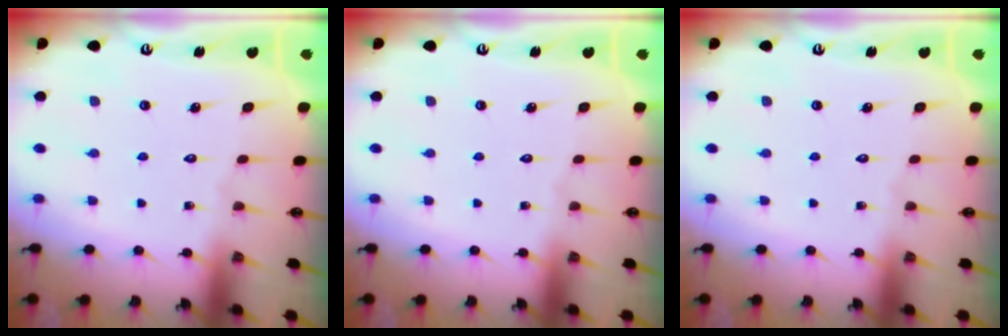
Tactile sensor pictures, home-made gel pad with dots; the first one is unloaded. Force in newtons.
{"total": 0.0}
{"total": 0.0}